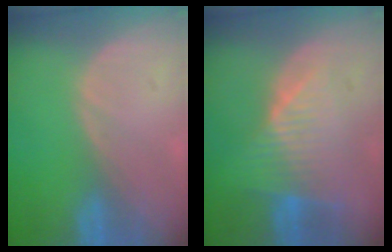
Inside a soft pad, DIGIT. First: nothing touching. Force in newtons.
{"total": 8.1, "press": 7.0, "slide": 4.1}